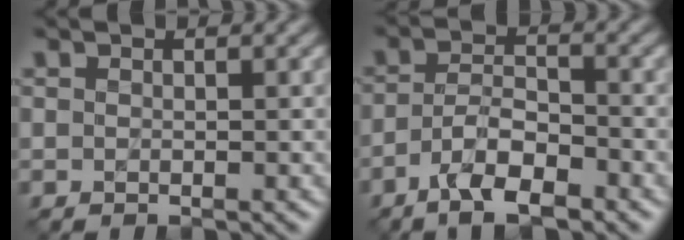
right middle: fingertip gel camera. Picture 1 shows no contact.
{"total": 5.4, "force": [-3.5, 1.8, 3.7], "torque": [-0.069, 0.005, -0.066]}